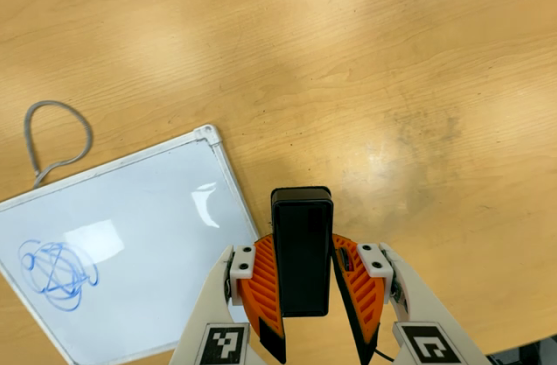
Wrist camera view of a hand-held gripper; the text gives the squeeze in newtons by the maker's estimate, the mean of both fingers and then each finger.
{"total": 5.4, "left": 5.1, "right": 5.7}